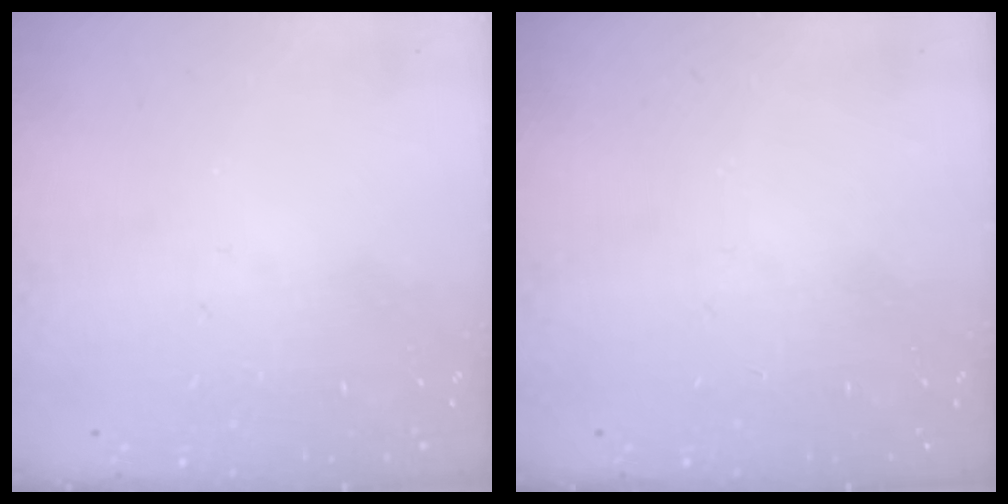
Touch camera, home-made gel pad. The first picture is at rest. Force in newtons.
{"total": 0.0}